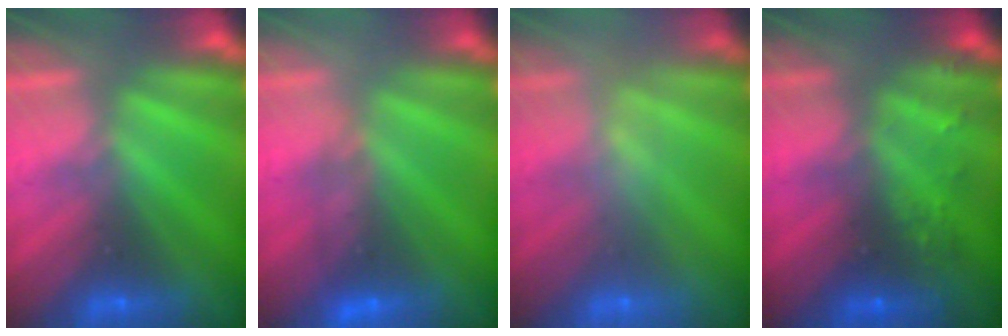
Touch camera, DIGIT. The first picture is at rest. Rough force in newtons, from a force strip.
{"total": 4.5}
{"total": 2.3}
{"total": 7.8}